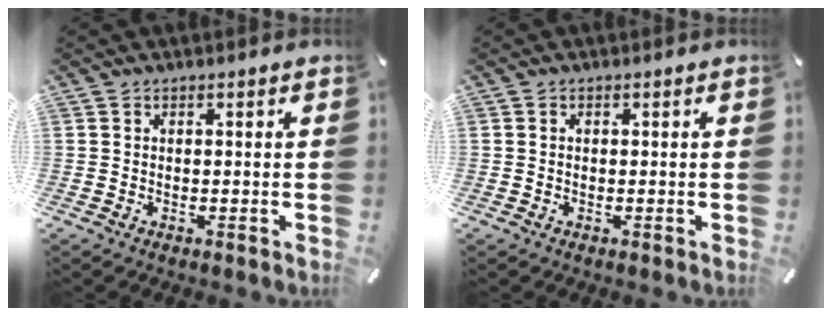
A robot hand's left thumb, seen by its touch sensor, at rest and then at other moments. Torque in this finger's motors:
{"motor_torque": [0.12, 0.06, -0.01, 0.09, 0.00]}